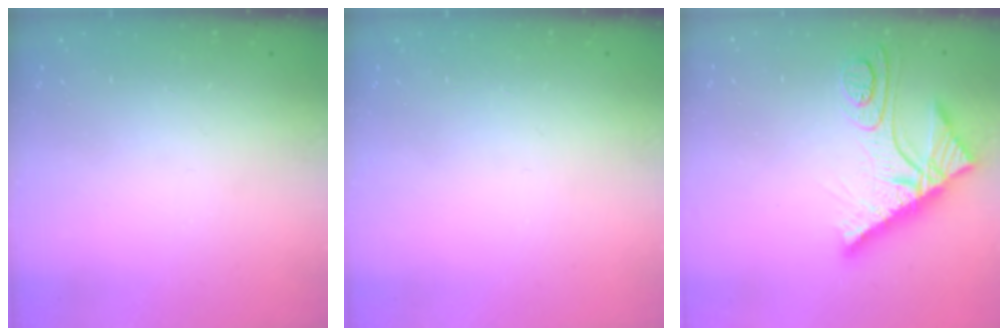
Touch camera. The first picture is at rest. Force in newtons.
{"total": 0.0}
{"total": 11.8, "press": 11.7, "slide": 1.0}